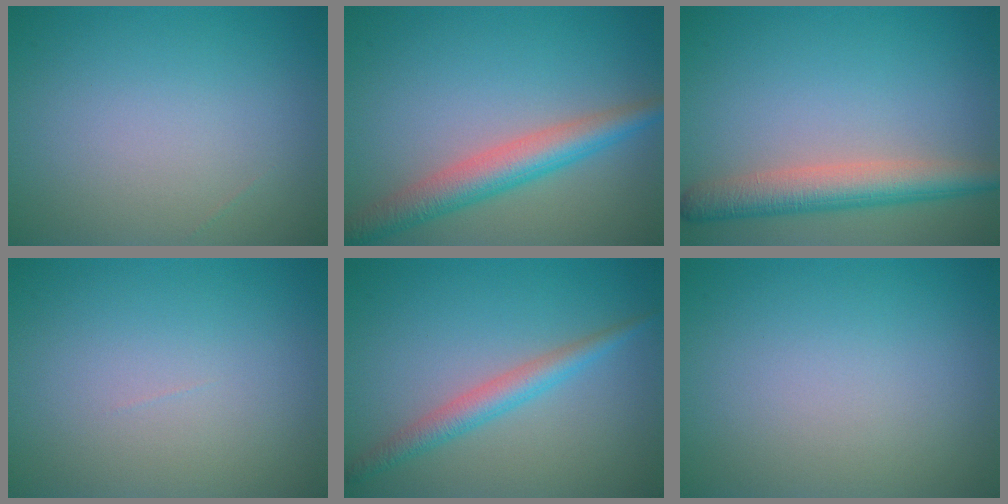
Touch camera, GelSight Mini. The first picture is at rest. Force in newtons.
{"total": 4.7, "press": 4.7, "slide": 0.1}
{"total": 4.9, "press": 4.9, "slide": 0.3}
{"total": 0.0}
{"total": 2.6, "press": 2.6, "slide": 0.0}
{"total": 0.0}